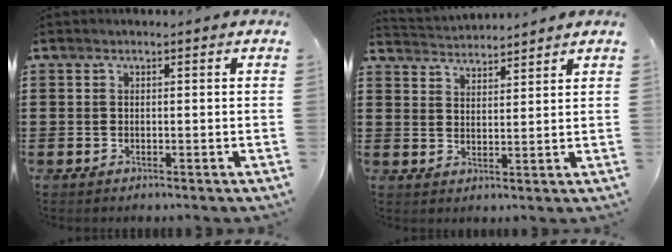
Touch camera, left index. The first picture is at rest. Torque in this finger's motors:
{"motor_torque": [0.42, 0.38, -0.42, 0.05]}